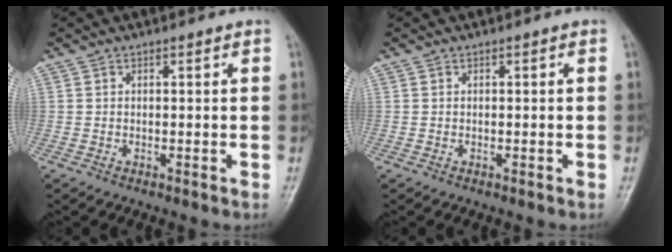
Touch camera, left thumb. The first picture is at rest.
{"total": 0.0}